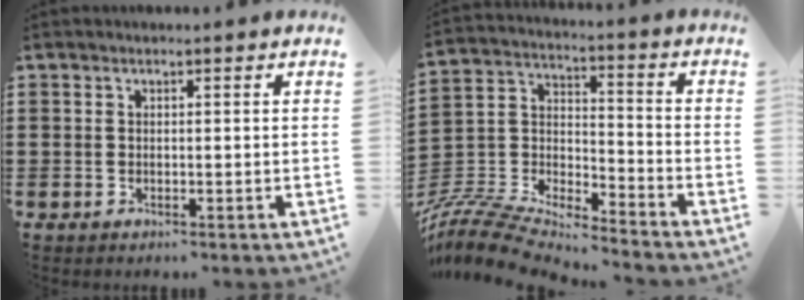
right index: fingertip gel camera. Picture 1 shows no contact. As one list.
[{"total": 8.7, "force": [-8.2, 1.6, 2.2], "torque": [-0.069, -0.002, -0.172]}]